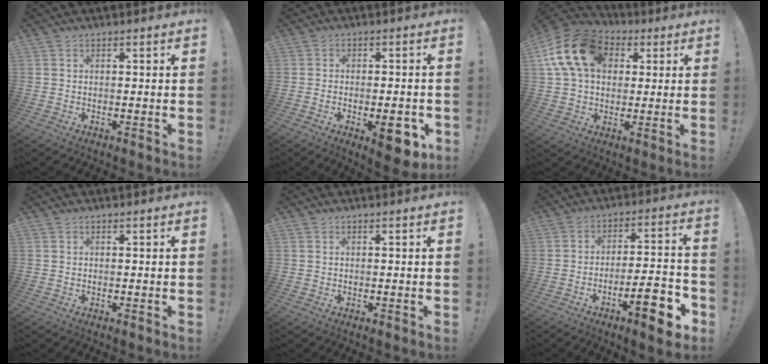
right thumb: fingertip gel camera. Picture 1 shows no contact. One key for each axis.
{"total": 9.0, "fx": -3.6, "fy": 4.0, "fz": 7.2, "tx": -0.075, "ty": 0.010, "tz": -0.053}
{"total": 18.2, "fx": 5.2, "fy": 13.2, "fz": 11.4, "tx": -0.193, "ty": 0.001, "tz": 0.100}
{"total": 0.0}
{"total": 0.0}
{"total": 14.0, "fx": -7.1, "fy": 3.3, "fz": 11.6, "tx": -0.150, "ty": 0.040, "tz": -0.109}